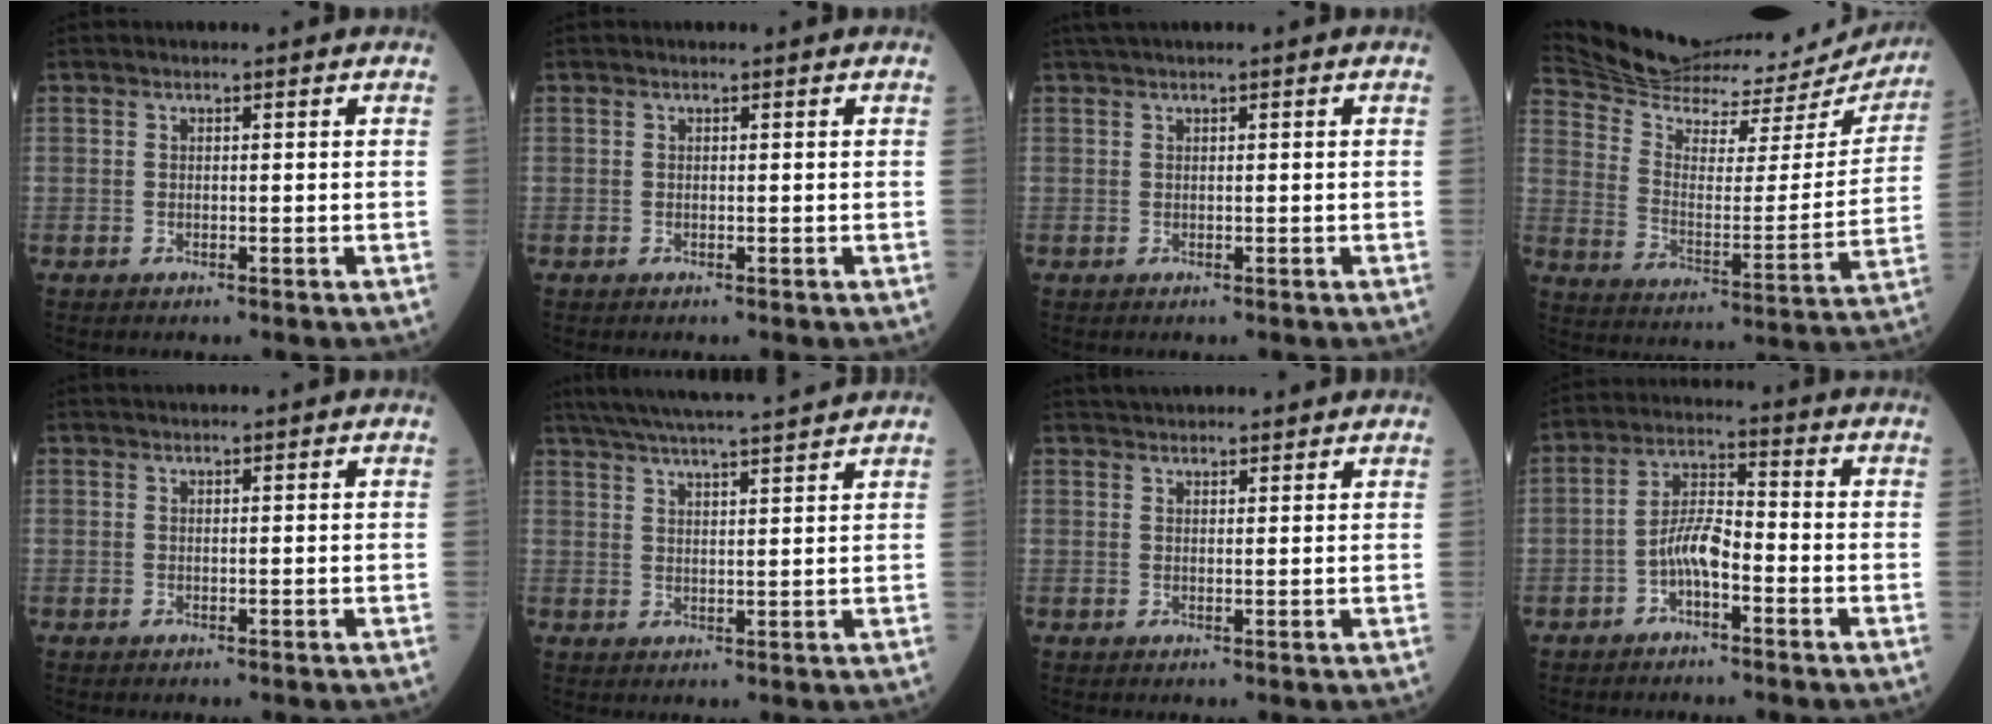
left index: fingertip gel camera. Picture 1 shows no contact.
{"total": 0.0}
{"total": 1.4, "force": [0.9, -0.2, 1.0], "torque": [-0.026, 0.019, 0.022]}
{"total": 27.9, "force": [26.6, 5.3, 6.6], "torque": [-0.122, -0.069, 0.355]}
{"total": 2.0, "force": [1.8, -0.3, 0.6], "torque": [-0.007, 0.022, 0.033]}
{"total": 15.0, "force": [13.6, -0.3, 6.5], "torque": [-0.121, 0.021, 0.198]}
{"total": 7.8, "force": [7.3, 1.2, 2.3], "torque": [-0.035, 0.035, 0.102]}
{"total": 5.4, "force": [-2.5, 1.6, 4.5], "torque": [-0.091, 0.012, -0.049]}